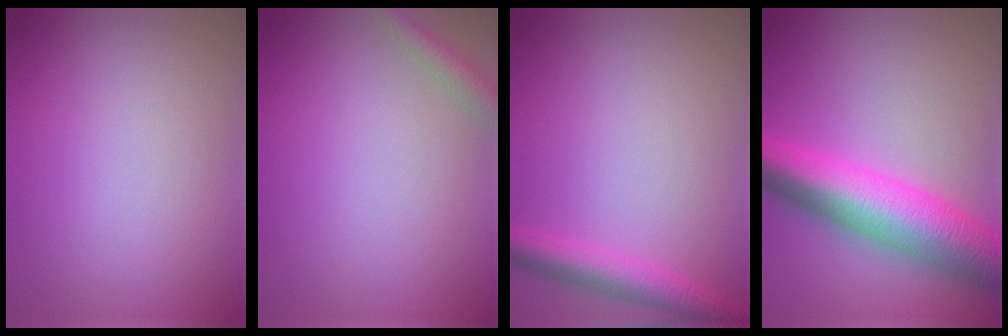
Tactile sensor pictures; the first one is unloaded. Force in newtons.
{"total": 1.6, "press": 1.6, "slide": 0.1}
{"total": 3.4, "press": 3.4, "slide": 0.1}
{"total": 9.6, "press": 9.6, "slide": 0.1}